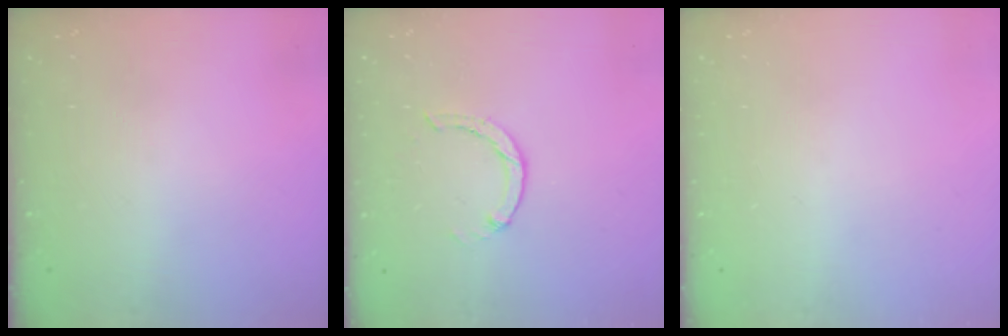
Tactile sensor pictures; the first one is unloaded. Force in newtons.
{"total": 1.0, "press": 0.9, "slide": 0.3}
{"total": 0.0}